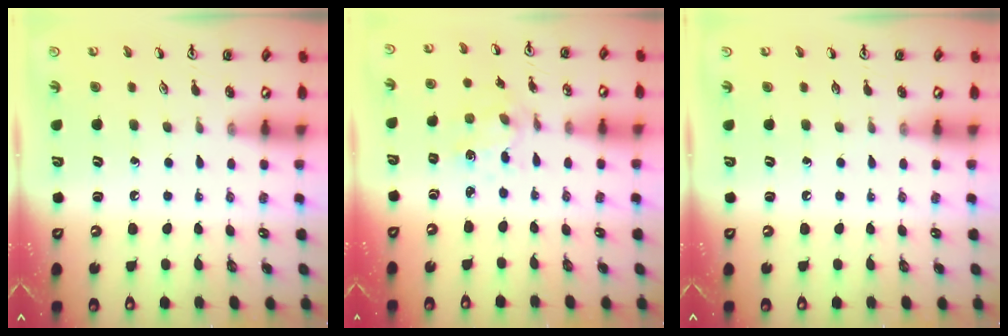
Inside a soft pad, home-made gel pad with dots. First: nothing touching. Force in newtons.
{"total": 1.5, "press": 1.5, "slide": 0.0}
{"total": 0.0}